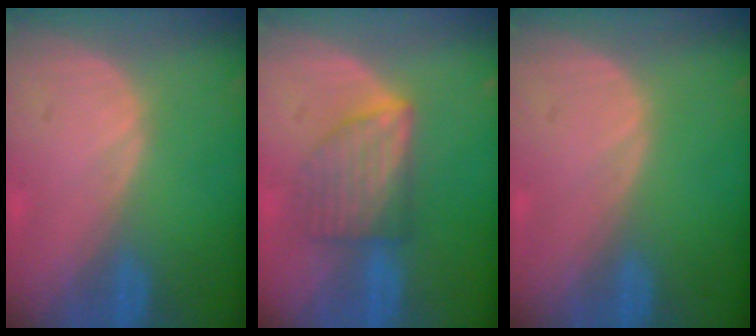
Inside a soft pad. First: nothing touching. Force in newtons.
{"total": 6.0, "press": 6.0, "slide": 0.7}
{"total": 0.0}